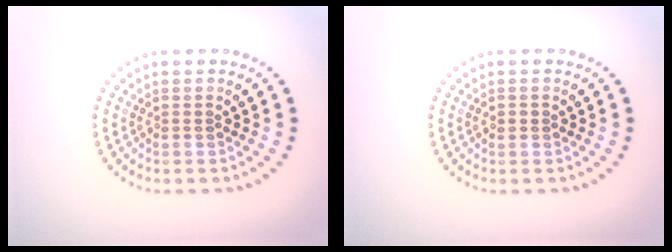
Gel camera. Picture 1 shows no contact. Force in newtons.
{"total": 0.9, "press": 0.8, "slide": 0.2}